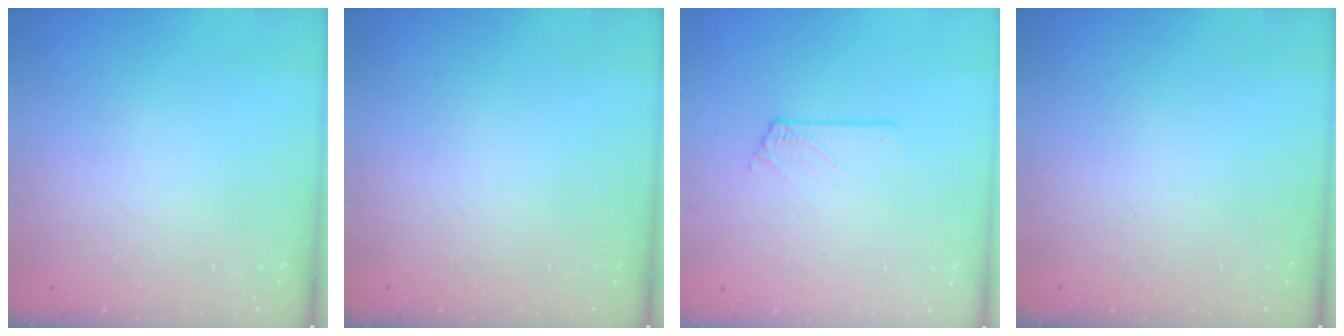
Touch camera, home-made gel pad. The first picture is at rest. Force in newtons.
{"total": 0.0}
{"total": 1.5, "press": 1.5, "slide": 0.1}
{"total": 0.0}